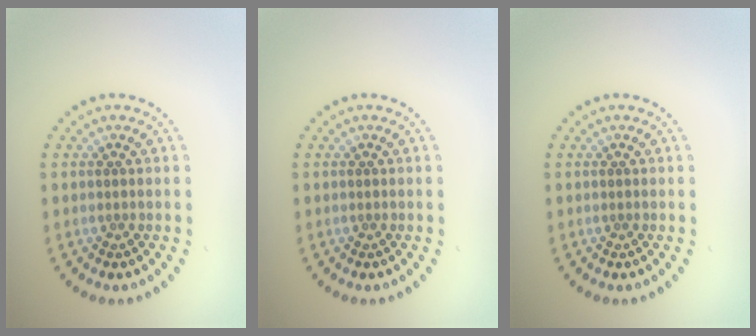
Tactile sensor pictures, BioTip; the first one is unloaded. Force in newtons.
{"total": 0.0}
{"total": 0.0}